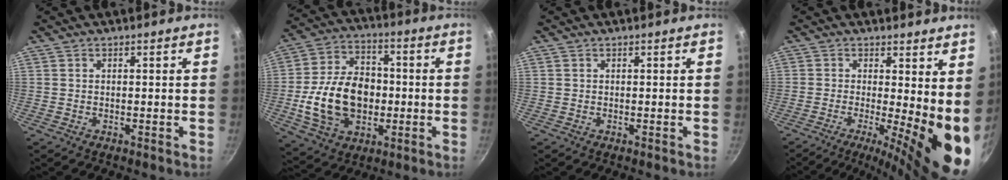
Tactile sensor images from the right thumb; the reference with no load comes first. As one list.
[{"total": 18.6, "force": [-2.3, 13.3, 12.8], "torque": [-0.203, 0.029, -0.036]}, {"total": 0.0}, {"total": 12.1, "force": [-1.1, 3.2, 11.7], "torque": [-0.145, -0.018, -0.016]}]